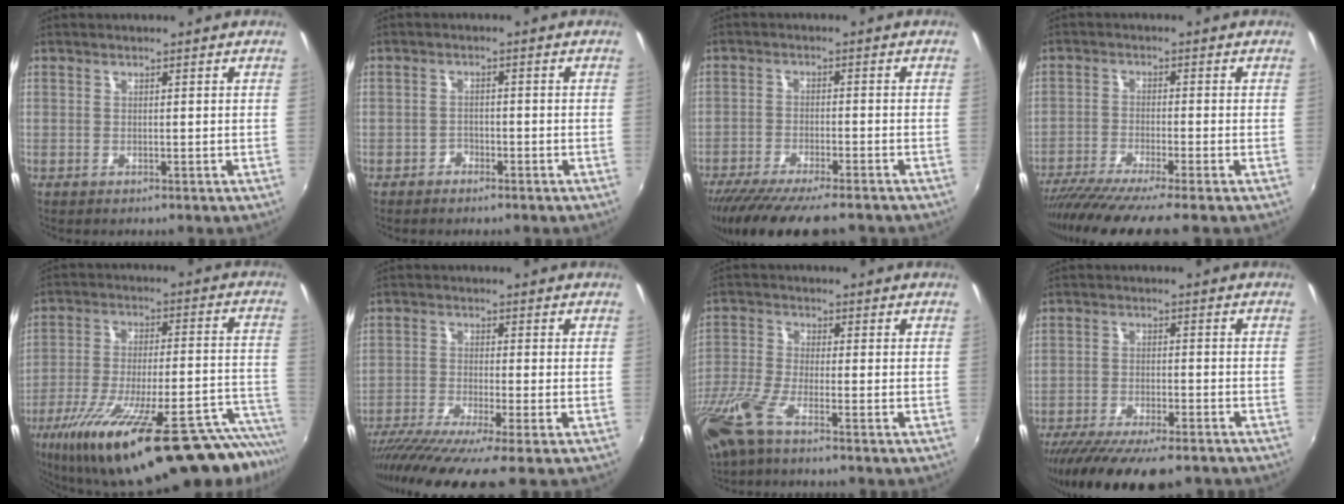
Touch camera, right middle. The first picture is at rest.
{"total": 2.2, "force": [-1.9, 1.1, 0.3], "torque": [-0.009, -0.003, -0.031]}
{"total": 14.5, "force": [-12.2, 2.2, 7.5], "torque": [-0.151, -0.044, -0.195]}
{"total": 10.0, "force": [-8.5, -1.2, 5.1], "torque": [-0.110, -0.041, -0.147]}
{"total": 31.1, "force": [-23.8, 4.8, 19.5], "torque": [-0.291, -0.057, -0.347]}
{"total": 10.6, "force": [-8.4, -1.0, 6.4], "torque": [-0.138, -0.050, -0.148]}
{"total": 10.0, "force": [-6.8, 1.5, 7.2], "torque": [-0.173, -0.034, -0.137]}
{"total": 15.9, "force": [-12.9, 3.6, 8.6], "torque": [-0.173, -0.051, -0.202]}